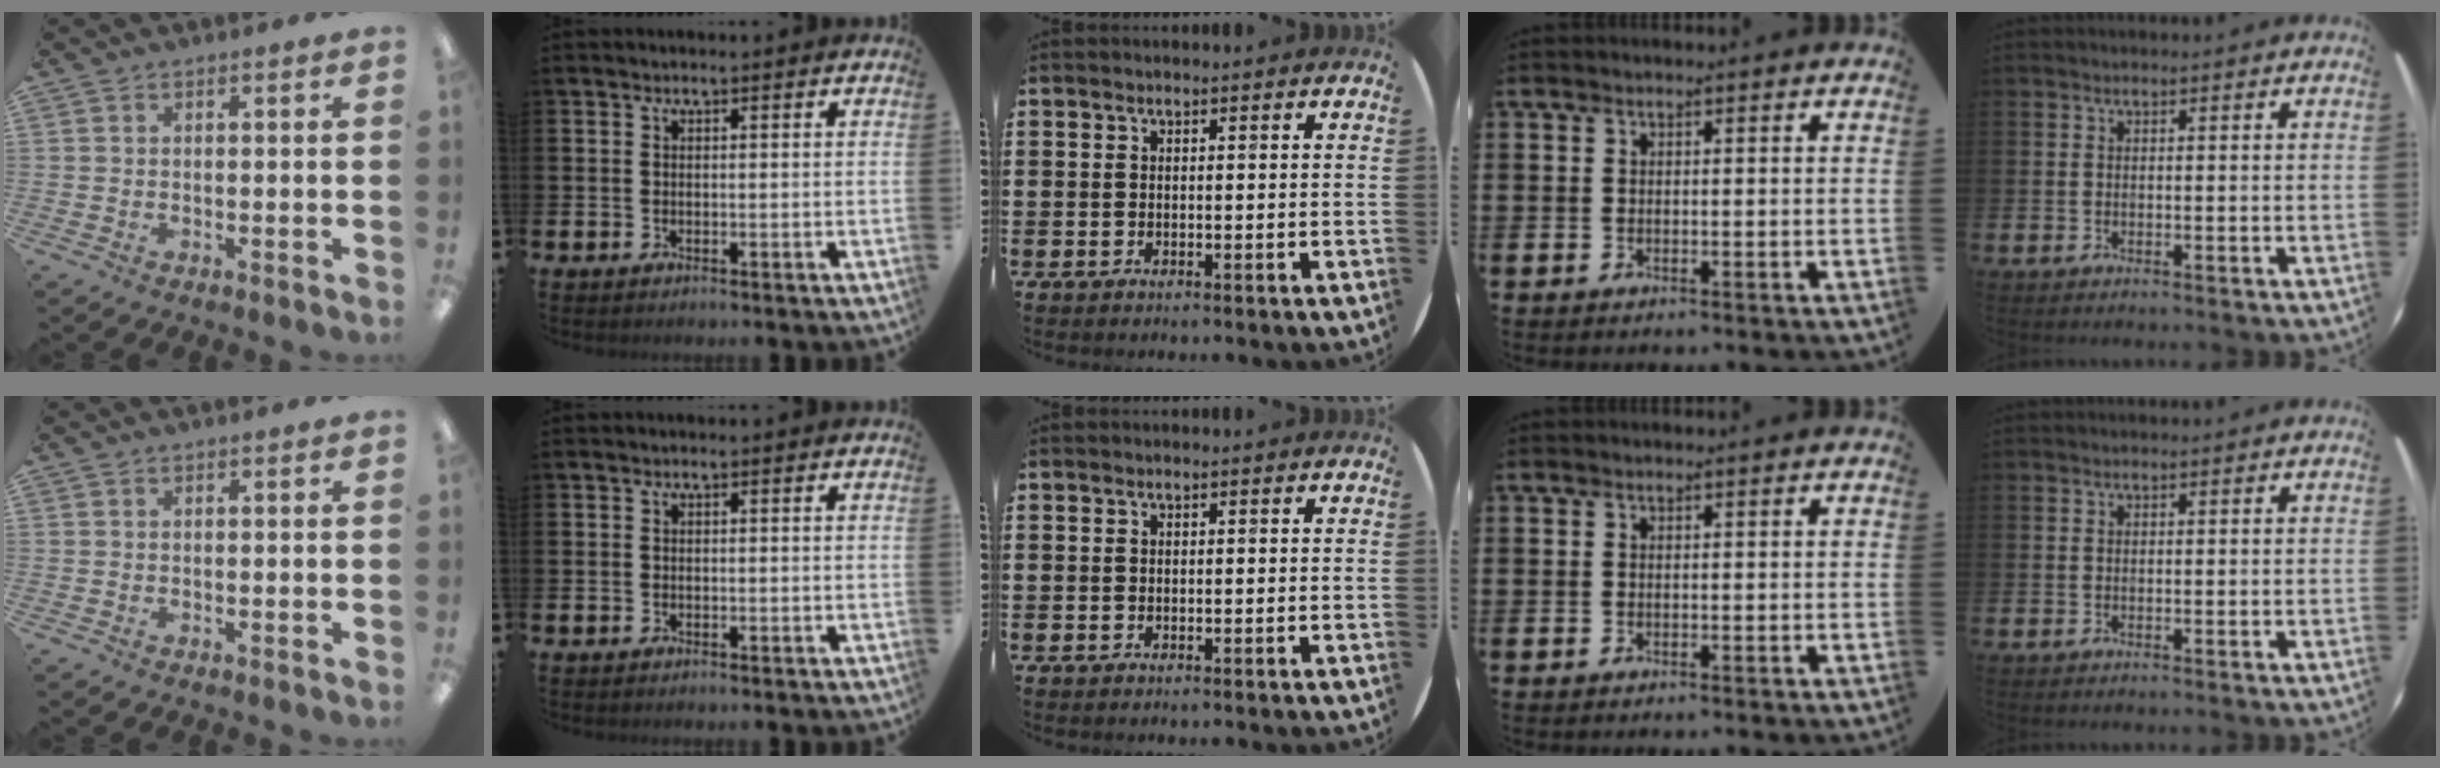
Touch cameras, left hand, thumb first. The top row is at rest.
{}